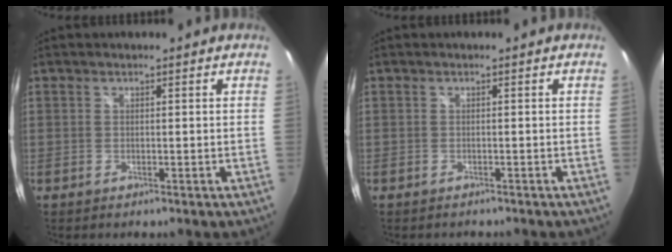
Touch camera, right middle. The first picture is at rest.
{"total": 1.5, "force": [-1.4, 0.6, 0.4], "torque": [-0.013, -0.008, -0.019]}